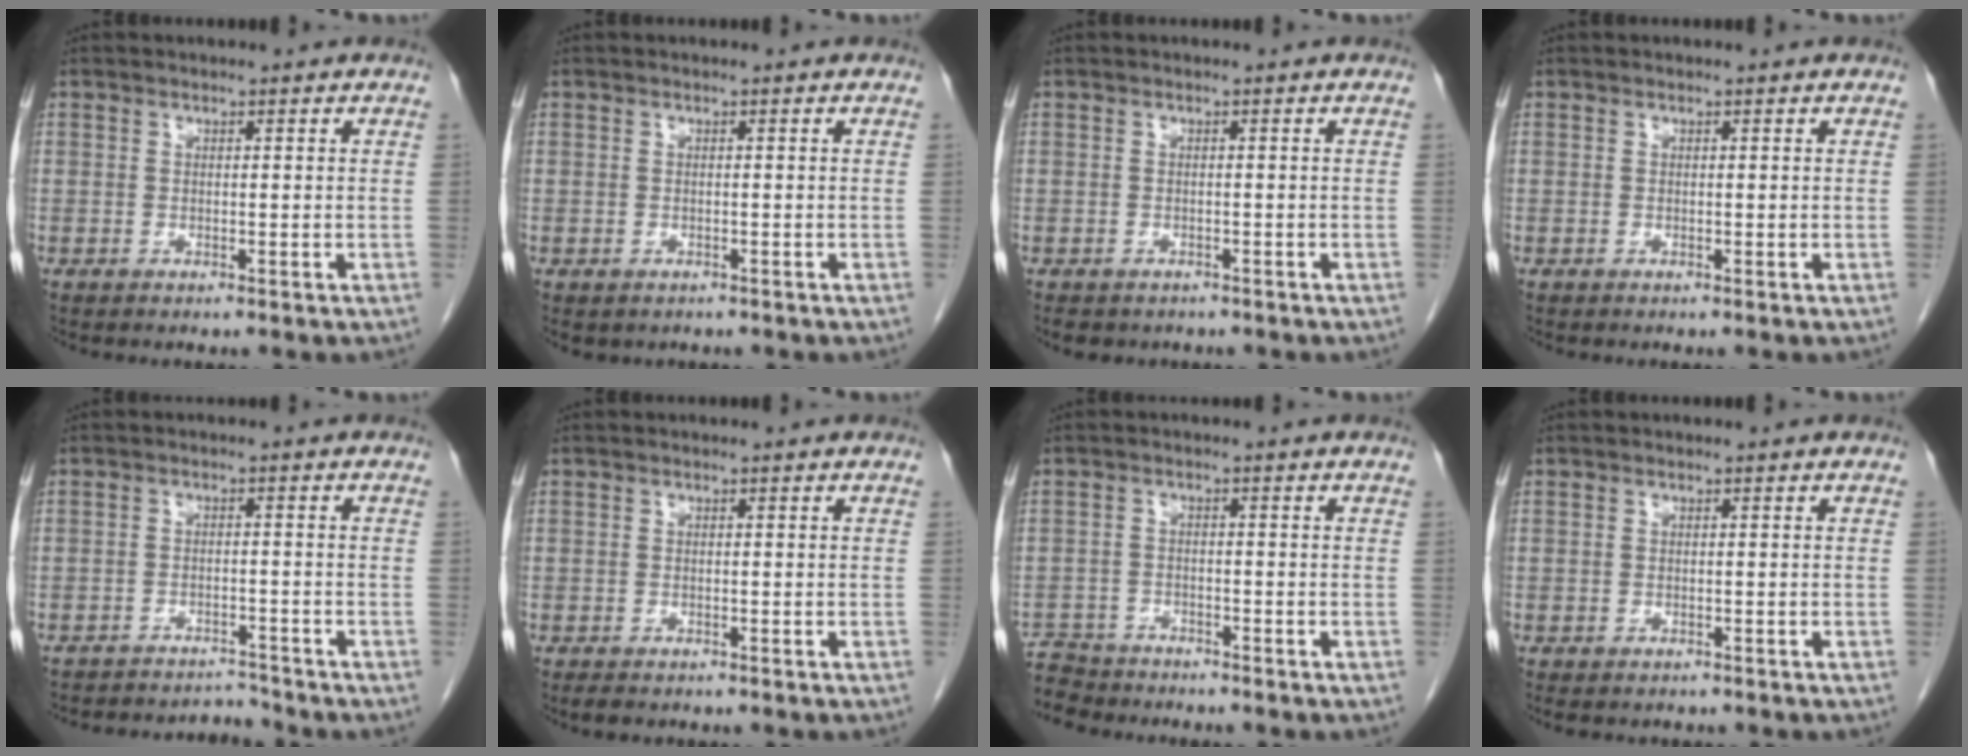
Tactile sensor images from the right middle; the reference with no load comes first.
{"total": 1.5, "force": [-1.1, 1.1, 0.2], "torque": [-0.007, 0.000, -0.011]}
{"total": 4.6, "force": [-3.7, 2.5, 1.0], "torque": [-0.011, 0.002, -0.045]}
{"total": 0.0}
{"total": 7.0, "force": [-6.9, 0.8, -0.2], "torque": [0.009, 0.016, -0.102]}
{"total": 1.6, "force": [-1.3, 0.7, 0.7], "torque": [-0.016, -0.003, -0.014]}
{"total": 5.3, "force": [-5.2, 1.1, -0.1], "torque": [-0.001, -0.007, -0.099]}
{"total": 3.1, "force": [-2.6, 1.3, 0.9], "torque": [-0.008, -0.003, -0.032]}